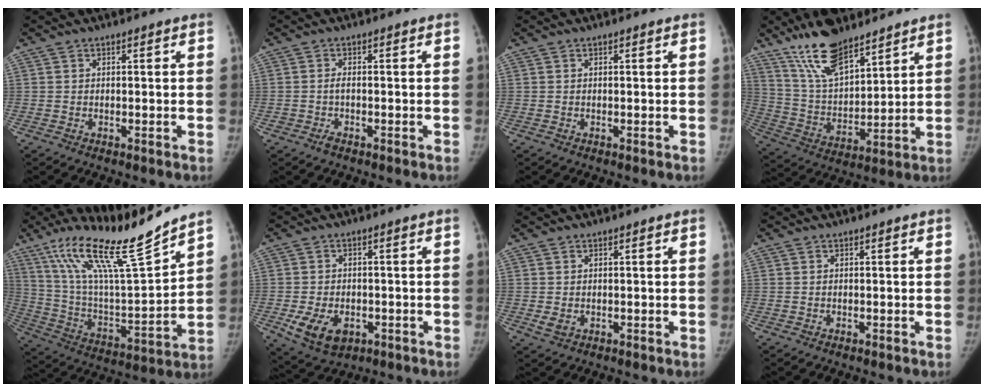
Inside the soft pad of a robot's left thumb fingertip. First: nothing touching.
{"total": 1.4, "force": [-0.7, 0.6, 1.0], "torque": [-0.022, 0.004, -0.014]}
{"total": 0.0}
{"total": 15.7, "force": [11.7, 5.6, 8.8], "torque": [-0.133, -0.061, 0.224]}
{"total": 21.5, "force": [16.0, 2.4, 14.2], "torque": [-0.223, -0.076, 0.295]}
{"total": 8.4, "force": [-2.8, 5.7, 5.5], "torque": [-0.090, -0.001, -0.035]}
{"total": 1.8, "force": [0.1, 1.4, 1.1], "torque": [-0.022, -0.005, 0.009]}
{"total": 0.0}